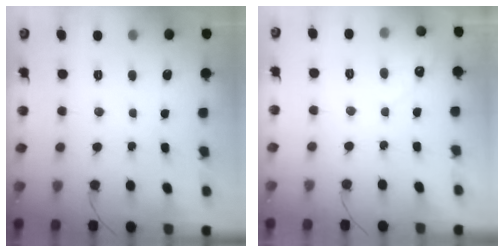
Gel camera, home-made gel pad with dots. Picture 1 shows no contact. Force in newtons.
{"total": 2.7, "press": 2.7, "slide": 0.2}